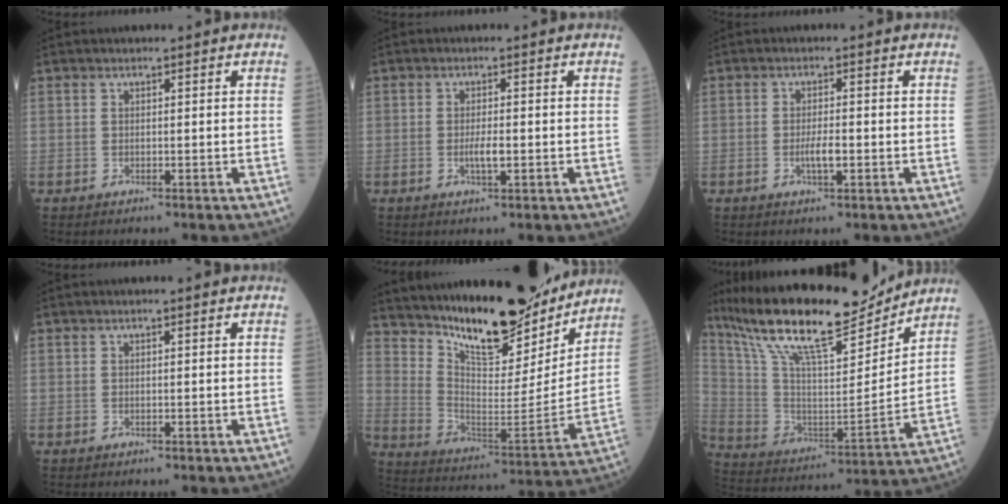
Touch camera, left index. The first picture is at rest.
{"total": 2.3, "force": [-0.6, 0.5, 2.2], "torque": [-0.045, -0.001, -0.010]}
{"total": 2.6, "force": [-0.8, 0.6, 2.4], "torque": [-0.048, 0.000, -0.013]}
{"total": 0.0}
{"total": 19.3, "force": [16.7, 5.1, 8.3], "torque": [-0.141, -0.031, 0.265]}
{"total": 21.7, "force": [17.9, 3.8, 11.6], "torque": [-0.220, 0.003, 0.314]}